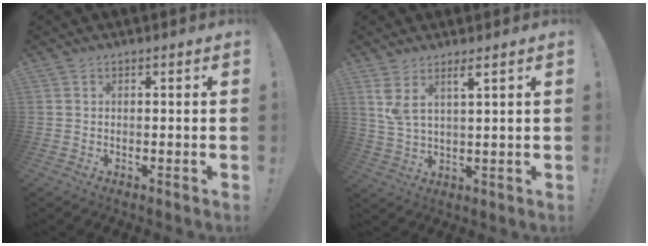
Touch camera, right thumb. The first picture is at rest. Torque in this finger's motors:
{"motor_torque": [0.08, 0.15, 0.60, 0.29, 0.08]}